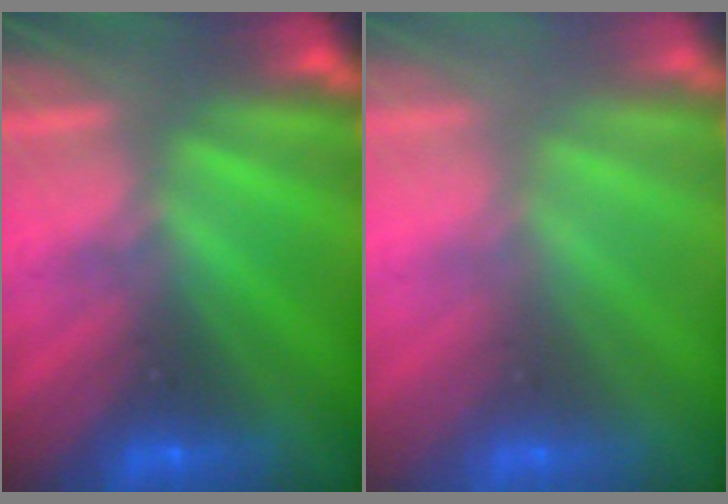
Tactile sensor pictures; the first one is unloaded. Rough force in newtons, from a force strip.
{"total": 2.5}